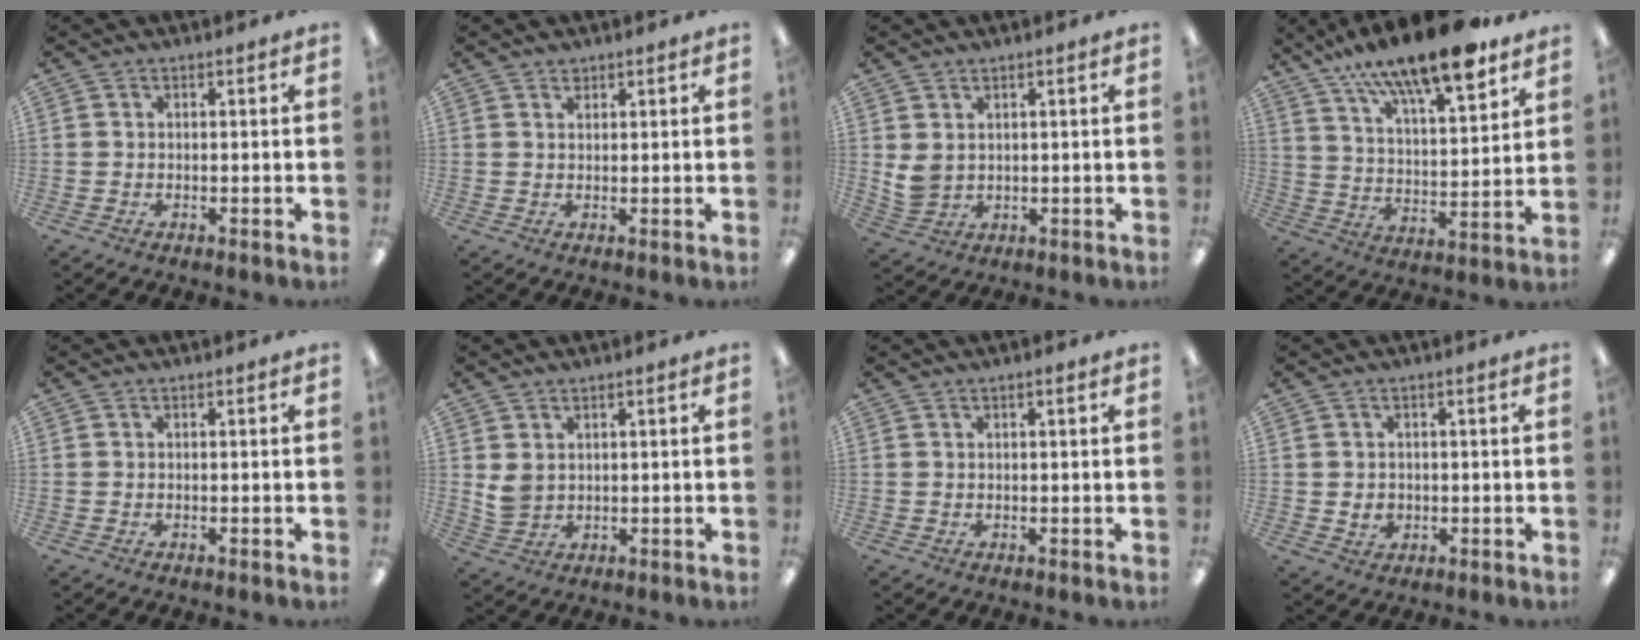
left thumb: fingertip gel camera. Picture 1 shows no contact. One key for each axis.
{"total": 1.2, "fx": 1.1, "fy": 0.5, "fz": 0.1, "tx": 0.004, "ty": -0.004, "tz": 0.019}
{"total": 4.2, "fx": 1.7, "fy": 2.9, "fz": 2.4, "tx": -0.046, "ty": -0.006, "tz": 0.033}
{"total": 18.4, "fx": 14.3, "fy": 4.6, "fz": 10.6, "tx": -0.180, "ty": -0.095, "tz": 0.241}
{"total": 0.0}
{"total": 4.0, "fx": 1.8, "fy": 2.7, "fz": 2.2, "tx": -0.045, "ty": 0.001, "tz": 0.038}
{"total": 0.9, "fx": 0.4, "fy": 0.1, "fz": 0.8, "tx": -0.016, "ty": 0.001, "tz": 0.007}
{"total": 2.5, "fx": 0.2, "fy": 2.2, "fz": 1.3, "tx": -0.018, "ty": 0.001, "tz": 0.002}